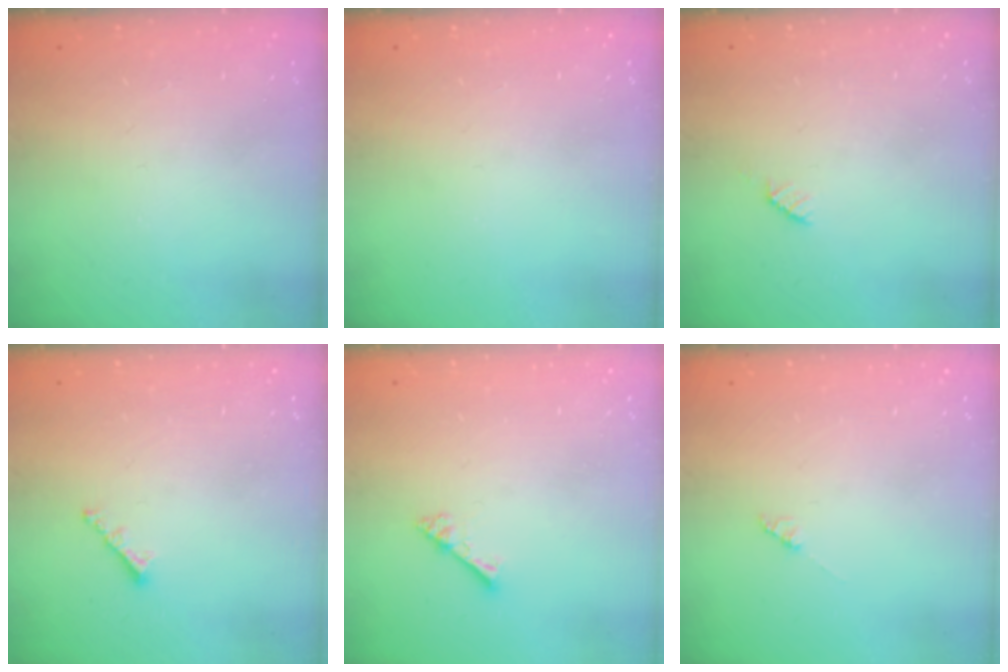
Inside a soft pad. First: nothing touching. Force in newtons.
{"total": 0.0}
{"total": 4.3, "press": 4.3, "slide": 0.6}
{"total": 1.8, "press": 1.7, "slide": 0.5}
{"total": 2.7, "press": 2.7, "slide": 0.2}
{"total": 1.4, "press": 1.4, "slide": 0.2}